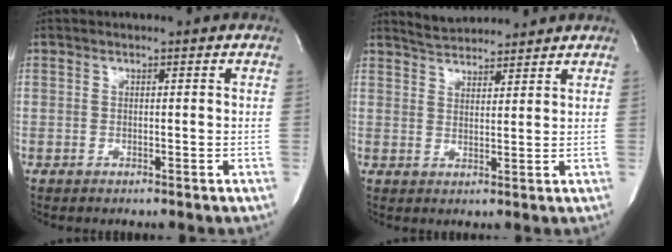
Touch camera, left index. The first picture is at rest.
{"total": 5.3, "force": [5.2, 0.6, 0.8], "torque": [-0.021, 0.021, 0.090]}